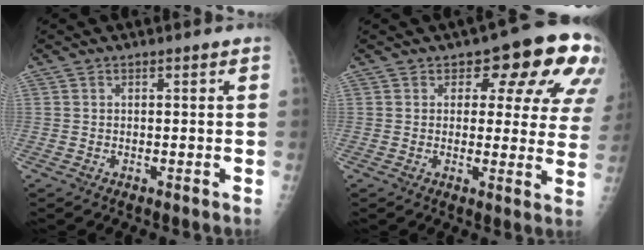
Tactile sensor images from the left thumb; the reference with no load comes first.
{"total": 14.3, "force": [6.6, 7.1, 10.5], "torque": [-0.071, -0.026, 0.065]}